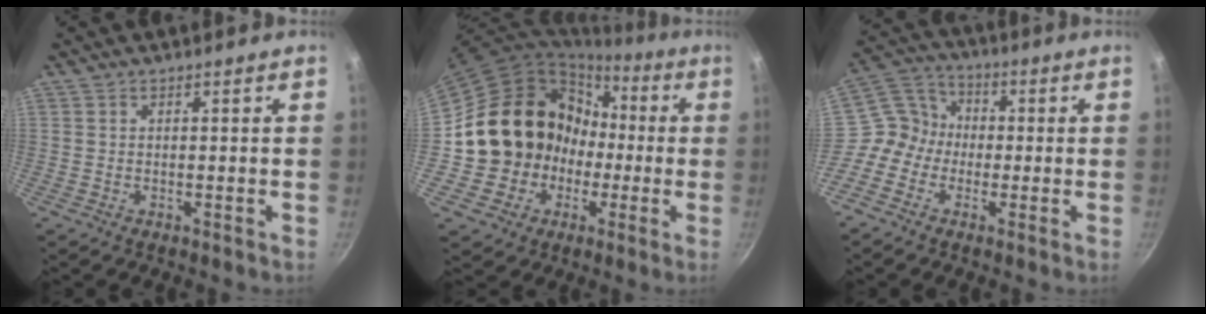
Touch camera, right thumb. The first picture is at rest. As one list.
[{"total": 15.4, "force": [-1.5, 14.3, 5.4], "torque": [-0.043, 0.052, -0.015]}, {"total": 8.3, "force": [-1.5, 7.5, 3.1], "torque": [-0.030, 0.032, -0.056]}]